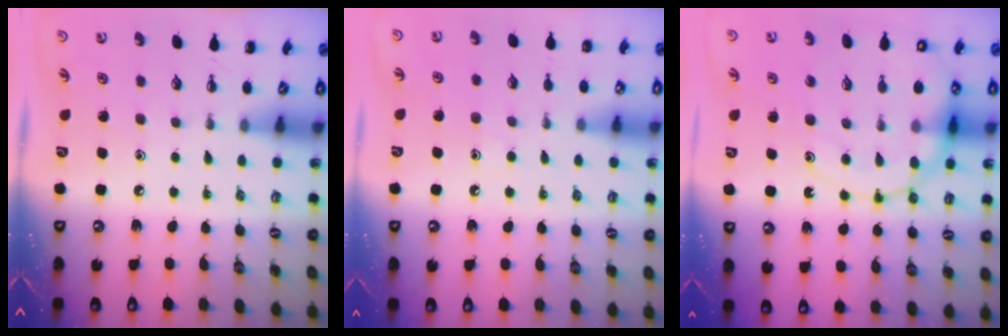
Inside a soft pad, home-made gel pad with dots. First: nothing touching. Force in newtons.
{"total": 6.9, "press": 6.8, "slide": 1.2}
{"total": 15.3, "press": 15.0, "slide": 3.0}